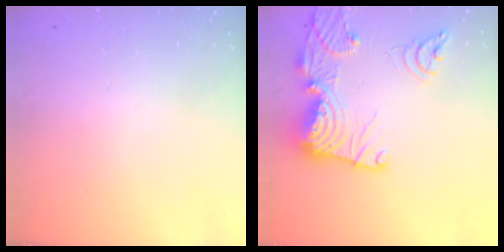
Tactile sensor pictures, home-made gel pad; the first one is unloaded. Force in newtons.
{"total": 21.8, "press": 21.7, "slide": 2.3}